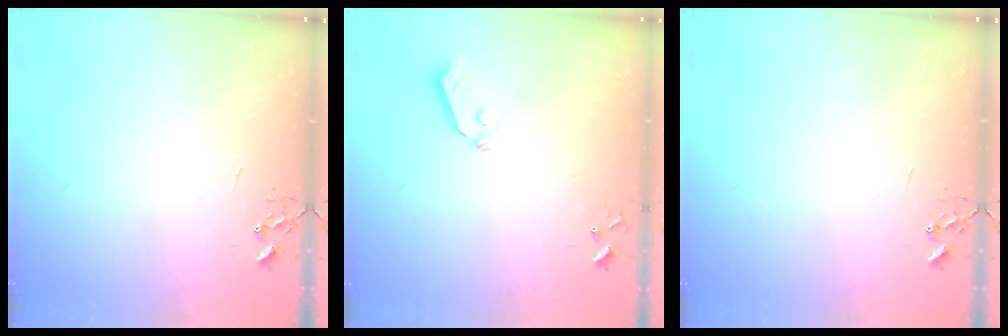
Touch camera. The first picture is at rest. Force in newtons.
{"total": 4.4, "press": 4.3, "slide": 0.5}
{"total": 0.0}